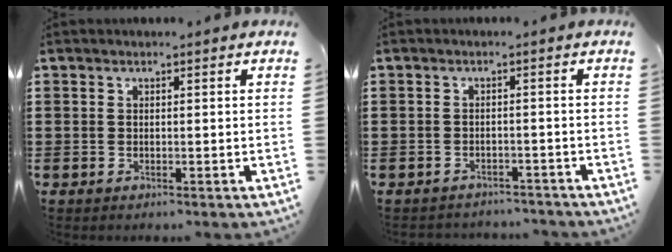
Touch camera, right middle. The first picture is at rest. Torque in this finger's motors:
{"motor_torque": [0.00, 0.00, 0.00, 0.02]}